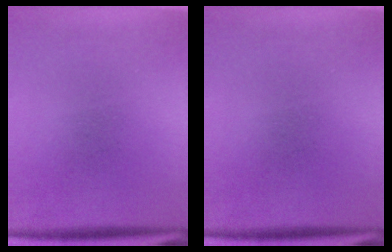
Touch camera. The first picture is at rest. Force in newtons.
{"total": 0.0}